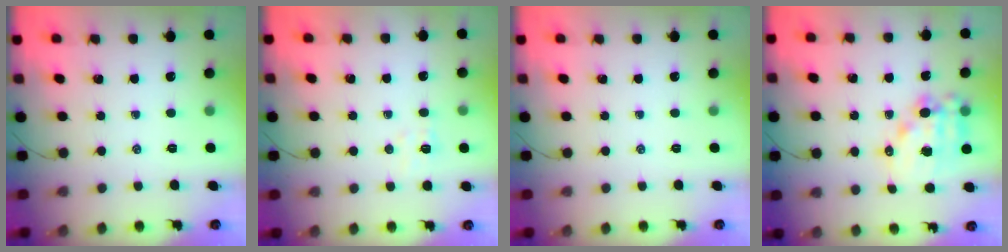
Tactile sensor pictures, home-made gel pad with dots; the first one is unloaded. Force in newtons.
{"total": 4.2, "press": 4.0, "slide": 1.2}
{"total": 0.0}
{"total": 13.4, "press": 13.0, "slide": 3.3}